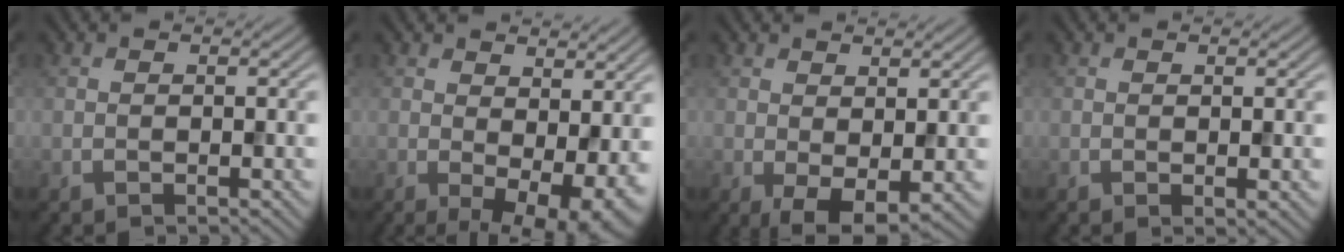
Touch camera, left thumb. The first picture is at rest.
{"total": 8.0, "force": [0.7, 4.0, 6.9], "torque": [-0.098, -0.017, 0.023]}
{"total": 3.8, "force": [0.1, 1.9, 3.3], "torque": [-0.061, -0.010, 0.006]}
{"total": 0.7, "force": [0.3, 0.2, 0.6], "torque": [-0.008, -0.002, 0.005]}